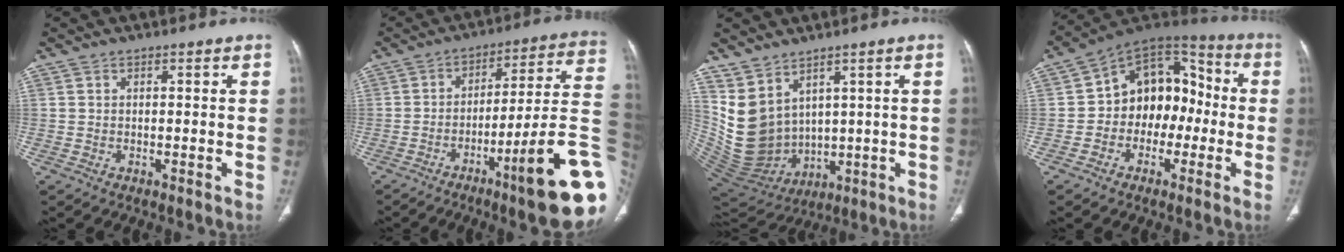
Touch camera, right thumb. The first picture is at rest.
{"total": 21.5, "force": [-7.9, 2.4, 19.8], "torque": [-0.214, 0.040, -0.114]}
{"total": 12.3, "force": [4.3, 8.8, 7.4], "torque": [-0.127, -0.030, 0.125]}
{"total": 15.0, "force": [-1.7, 11.0, 10.0], "torque": [-0.091, 0.053, -0.044]}